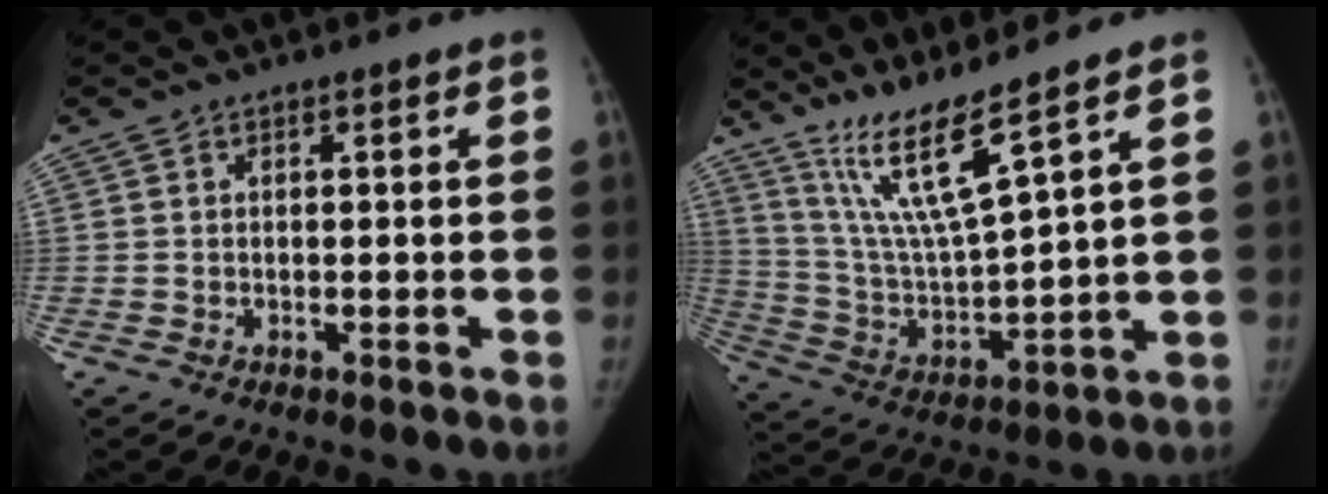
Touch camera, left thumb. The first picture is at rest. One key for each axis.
{"total": 12.7, "fx": 9.2, "fy": -0.1, "fz": 8.8, "tx": -0.164, "ty": -0.065, "tz": 0.191}